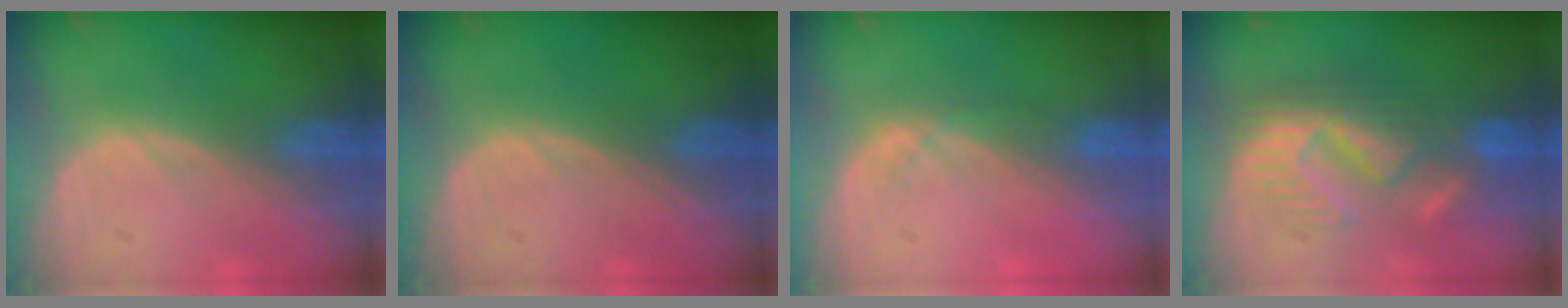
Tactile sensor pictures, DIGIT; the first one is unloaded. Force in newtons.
{"total": 0.0}
{"total": 1.7, "press": 1.5, "slide": 0.8}
{"total": 9.4, "press": 9.2, "slide": 2.0}